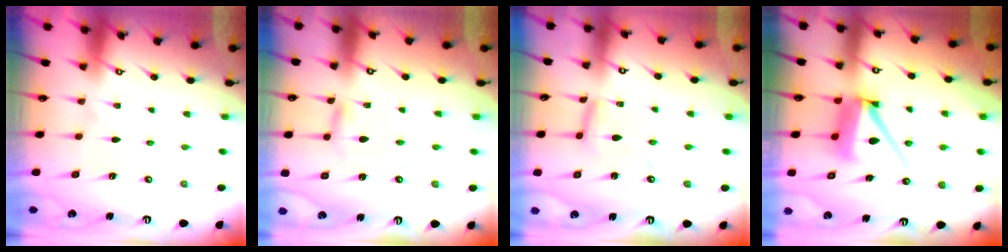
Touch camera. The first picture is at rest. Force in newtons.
{"total": 4.4, "press": 4.4, "slide": 0.3}
{"total": 7.1, "press": 7.1, "slide": 0.4}
{"total": 9.9, "press": 9.9, "slide": 1.2}